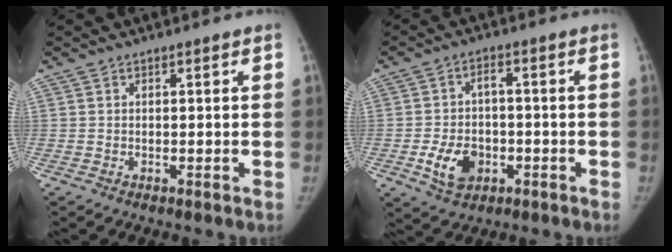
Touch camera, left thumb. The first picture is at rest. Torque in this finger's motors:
{"motor_torque": [-0.09, 0.01, -0.11, 0.15, 0.07]}